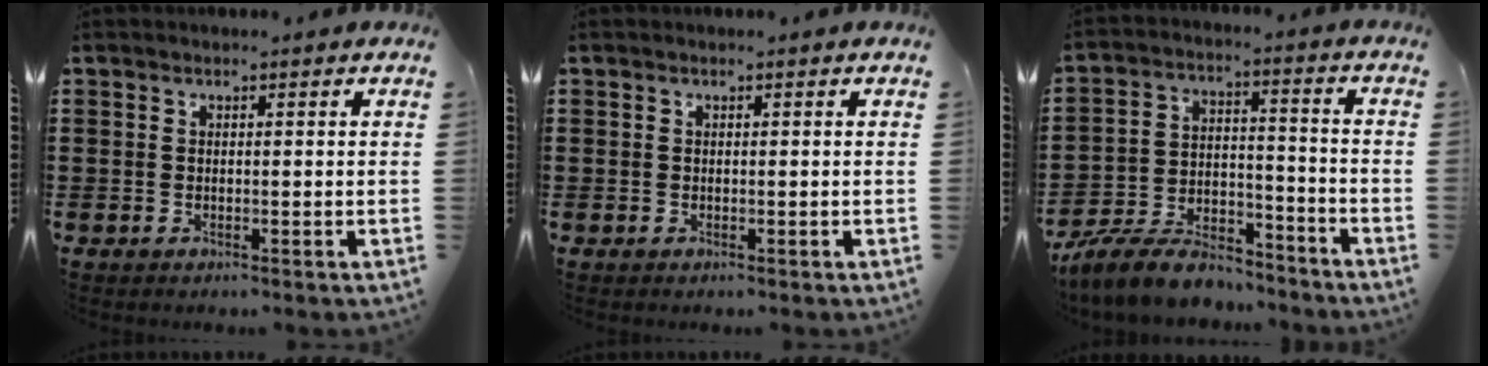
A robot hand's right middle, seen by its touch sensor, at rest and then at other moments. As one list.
[{"total": 0.6, "force": [-0.2, 0.5, -0.2], "torque": [0.004, 0.004, -0.004]}, {"total": 9.5, "force": [-8.6, 2.5, 3.2], "torque": [-0.060, 0.024, -0.165]}]